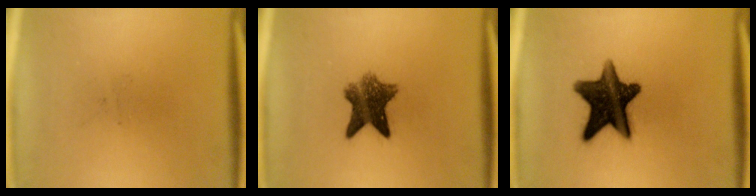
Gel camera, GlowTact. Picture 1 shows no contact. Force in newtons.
{"total": 7.6}
{"total": 14.3}